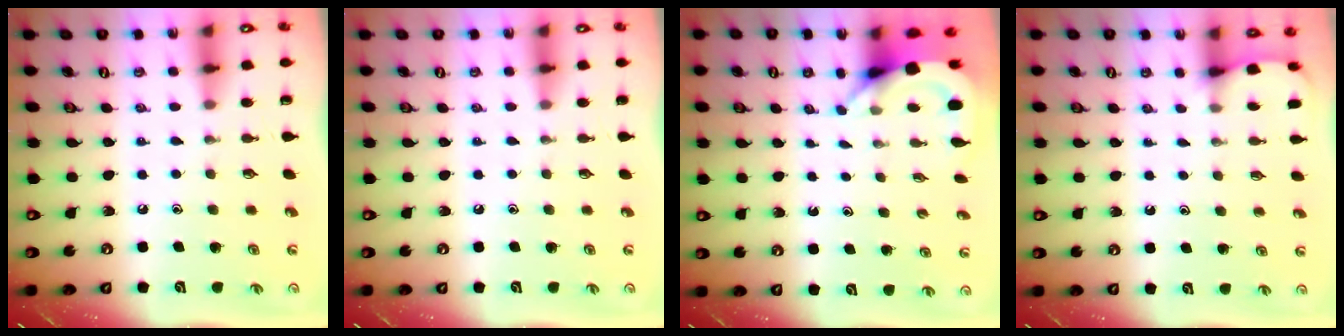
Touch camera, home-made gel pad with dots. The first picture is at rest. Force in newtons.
{"total": 0.0}
{"total": 3.5, "press": 3.5, "slide": 0.2}
{"total": 2.8, "press": 2.8, "slide": 0.1}